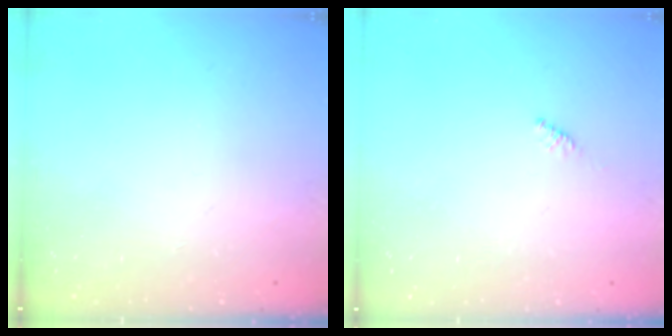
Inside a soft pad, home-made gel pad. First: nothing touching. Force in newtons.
{"total": 1.6, "press": 1.5, "slide": 0.4}